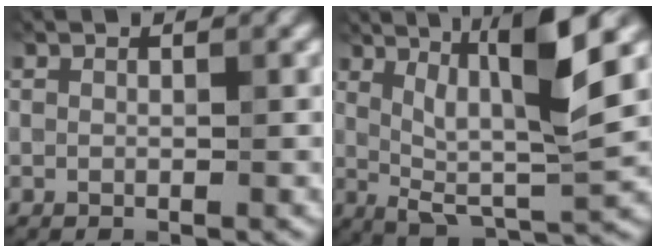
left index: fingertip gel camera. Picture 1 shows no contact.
{"total": 10.1, "force": [3.0, 2.3, 9.3], "torque": [-0.148, 0.007, 0.055]}